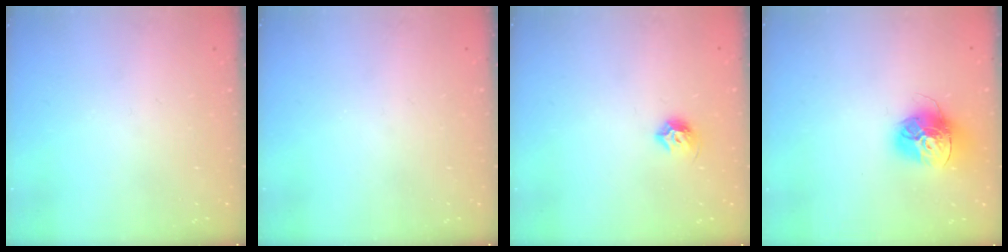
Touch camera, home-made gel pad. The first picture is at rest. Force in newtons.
{"total": 0.0}
{"total": 7.4, "press": 7.3, "slide": 1.2}
{"total": 15.1, "press": 15.0, "slide": 1.5}